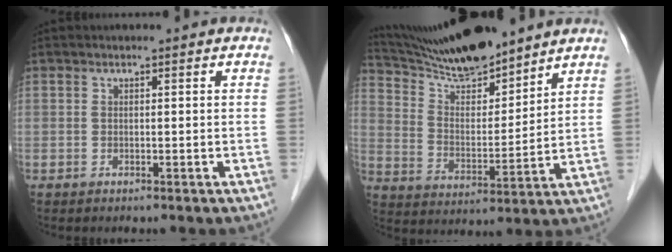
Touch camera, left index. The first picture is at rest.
{"total": 13.9, "force": [12.7, 1.2, 5.4], "torque": [-0.101, 0.004, 0.237]}